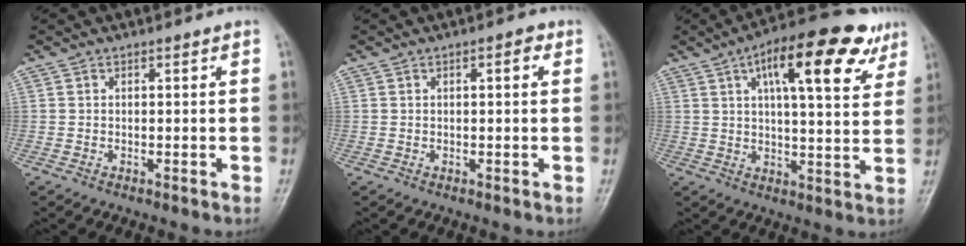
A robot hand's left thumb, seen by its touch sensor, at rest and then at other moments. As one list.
[{"total": 1.9, "force": [0.6, 0.7, 1.7], "torque": [-0.022, 0.002, 0.006]}, {"total": 17.5, "force": [8.4, 6.0, 14.2], "torque": [-0.180, -0.008, 0.117]}]